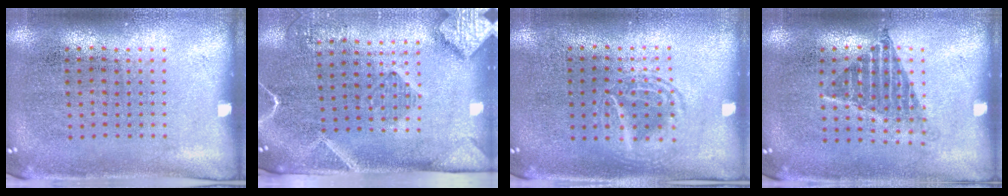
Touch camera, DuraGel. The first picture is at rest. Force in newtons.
{"total": 2.7, "press": 2.0, "slide": 1.8}
{"total": 1.3, "press": 1.3, "slide": 0.1}
{"total": 1.2, "press": 1.0, "slide": 0.7}